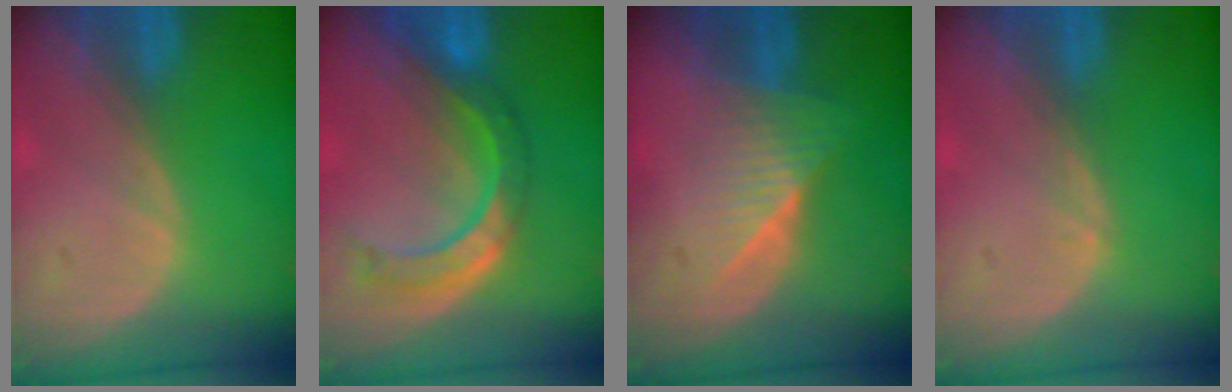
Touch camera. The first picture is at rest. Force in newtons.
{"total": 8.5, "press": 7.2, "slide": 4.5}
{"total": 6.3, "press": 5.5, "slide": 3.0}
{"total": 0.8, "press": 0.7, "slide": 0.1}